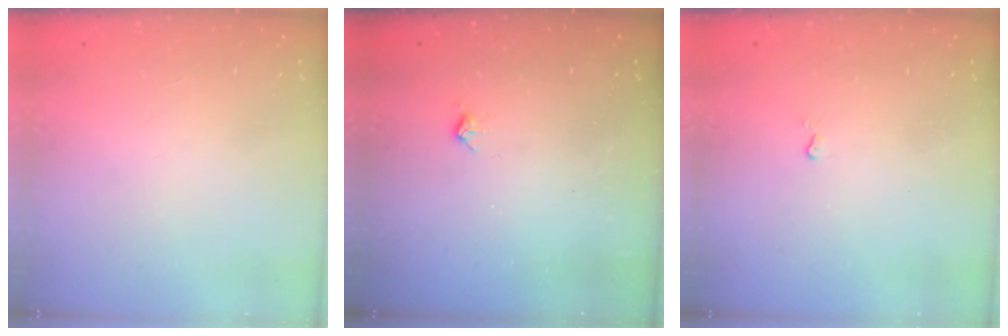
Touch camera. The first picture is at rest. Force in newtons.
{"total": 3.4, "press": 3.4, "slide": 0.5}
{"total": 2.4, "press": 2.4, "slide": 0.4}